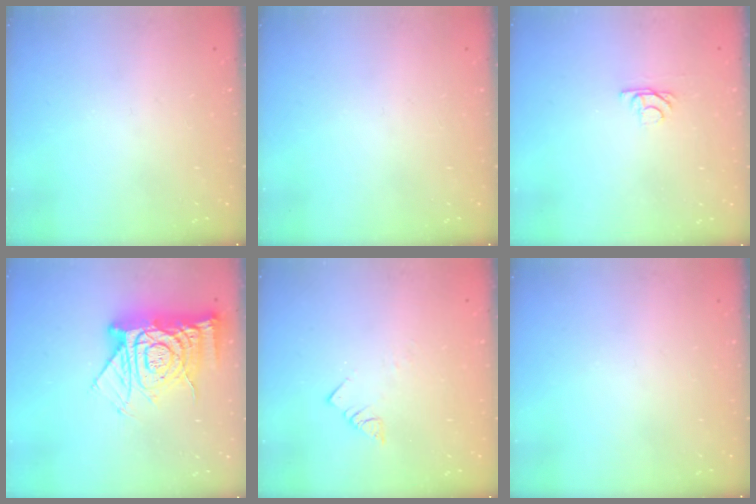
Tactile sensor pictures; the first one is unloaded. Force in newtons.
{"total": 0.0}
{"total": 3.8, "press": 3.8, "slide": 0.4}
{"total": 17.2, "press": 17.2, "slide": 1.7}
{"total": 3.4, "press": 3.3, "slide": 0.4}
{"total": 0.0}